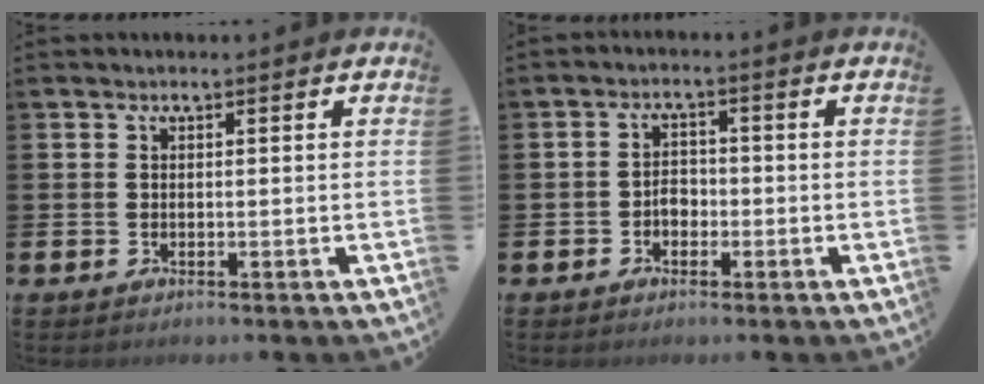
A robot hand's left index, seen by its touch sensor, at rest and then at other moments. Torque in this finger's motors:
{"motor_torque": [0.19, 0.31, -0.01, 0.01]}